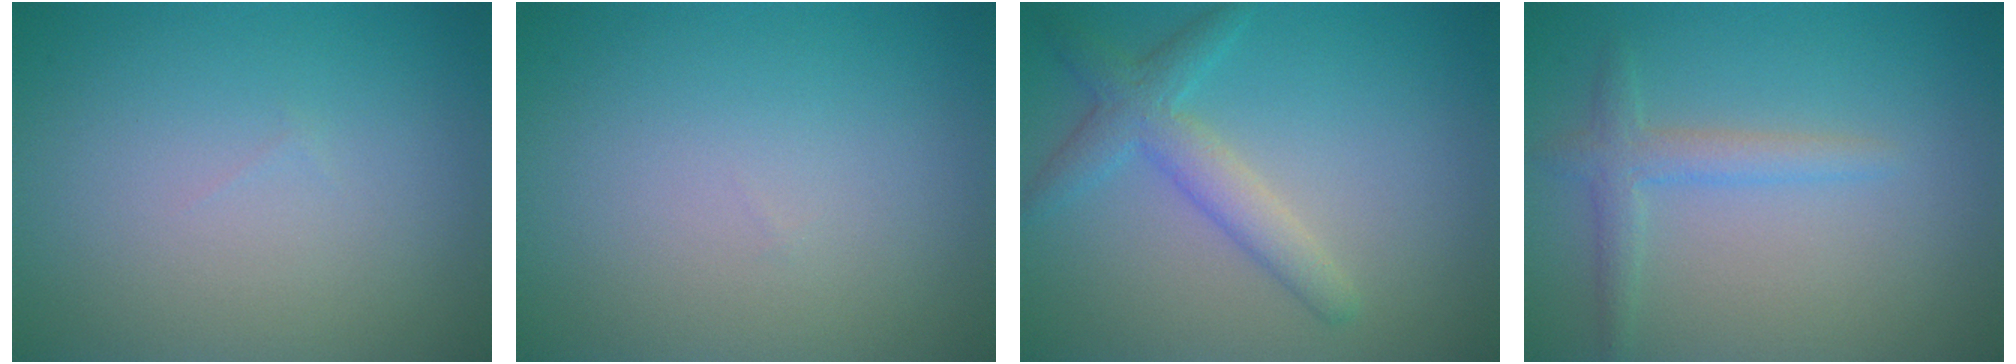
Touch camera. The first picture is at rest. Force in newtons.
{"total": 0.0}
{"total": 3.1, "press": 3.1, "slide": 0.2}
{"total": 2.1, "press": 2.1, "slide": 0.2}